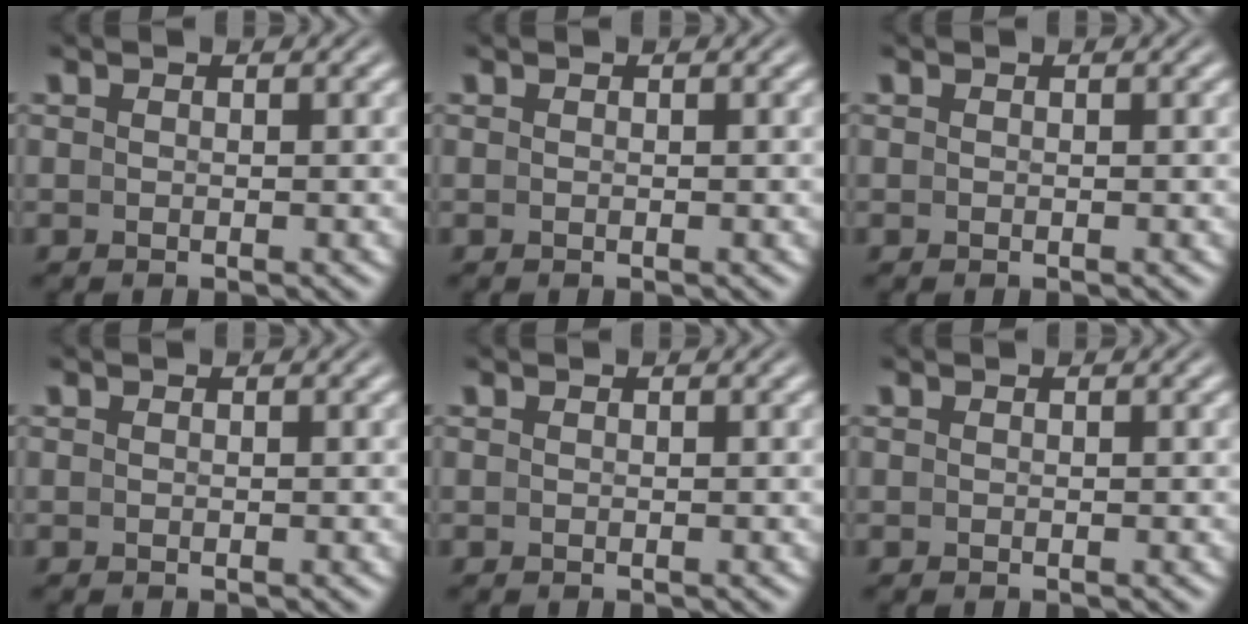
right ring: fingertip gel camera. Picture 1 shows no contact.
{"total": 0.0}
{"total": 0.0}
{"total": 0.0}
{"total": 0.0}
{"total": 0.0}